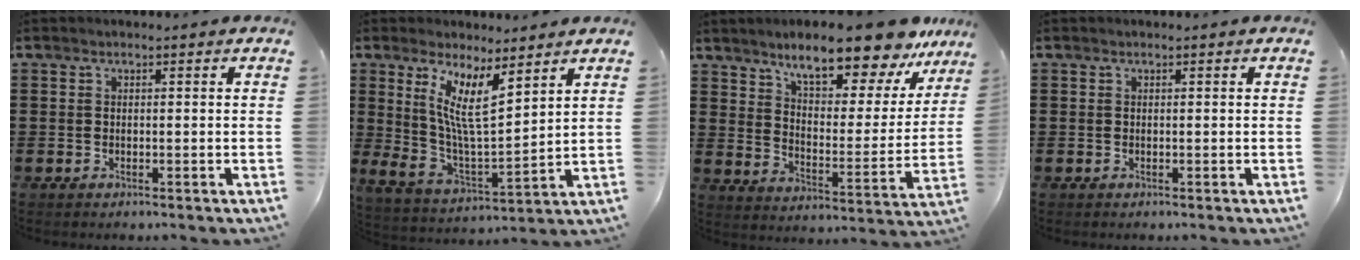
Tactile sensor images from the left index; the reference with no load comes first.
{"total": 10.2, "force": [5.2, 3.1, 8.2], "torque": [-0.171, -0.031, 0.092]}
{"total": 12.1, "force": [10.4, 1.9, 5.9], "torque": [-0.109, -0.064, 0.179]}
{"total": 0.0}